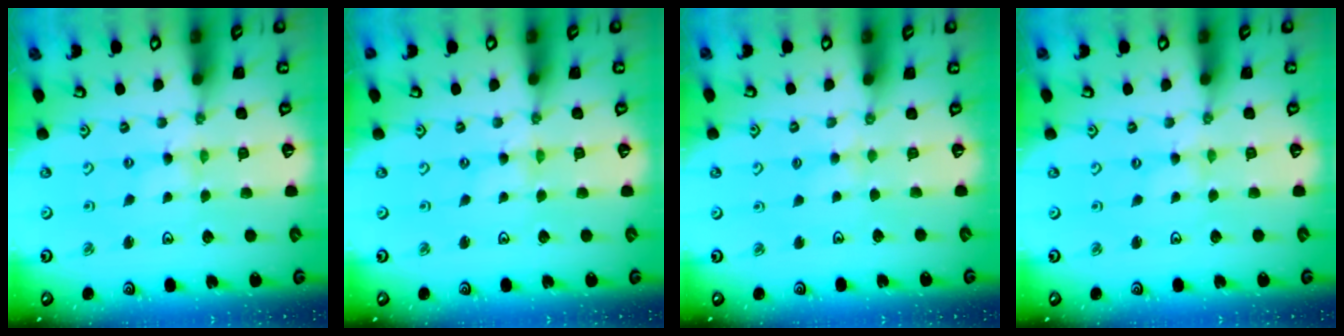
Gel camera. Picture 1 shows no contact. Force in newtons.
{"total": 0.0}
{"total": 2.8, "press": 2.7, "slide": 0.5}
{"total": 0.0}